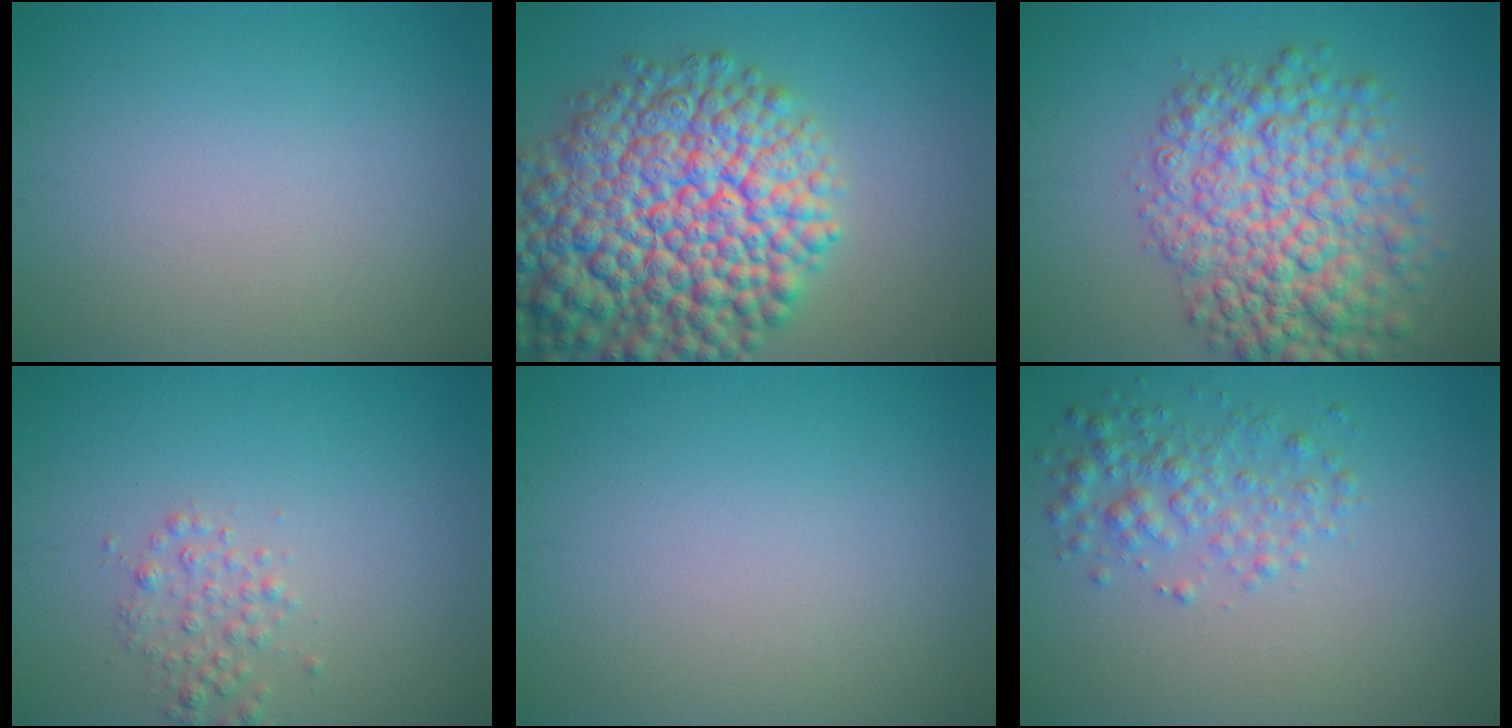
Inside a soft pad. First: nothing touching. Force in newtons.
{"total": 14.0, "press": 14.0, "slide": 0.7}
{"total": 8.8, "press": 8.8, "slide": 0.1}
{"total": 1.7, "press": 1.7, "slide": 0.0}
{"total": 0.0}
{"total": 2.8, "press": 2.8, "slide": 0.1}